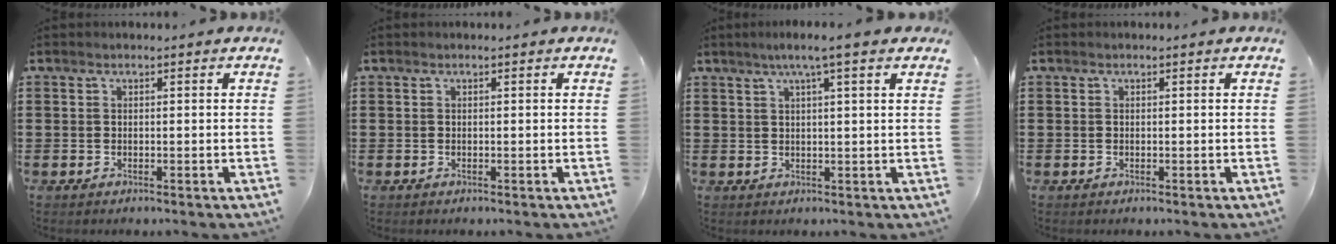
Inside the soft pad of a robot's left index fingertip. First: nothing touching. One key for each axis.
{"total": 0.0}
{"total": 3.8, "fx": 2.4, "fy": -0.4, "fz": 2.9, "tx": -0.062, "ty": 0.004, "tz": 0.040}
{"total": 0.0}